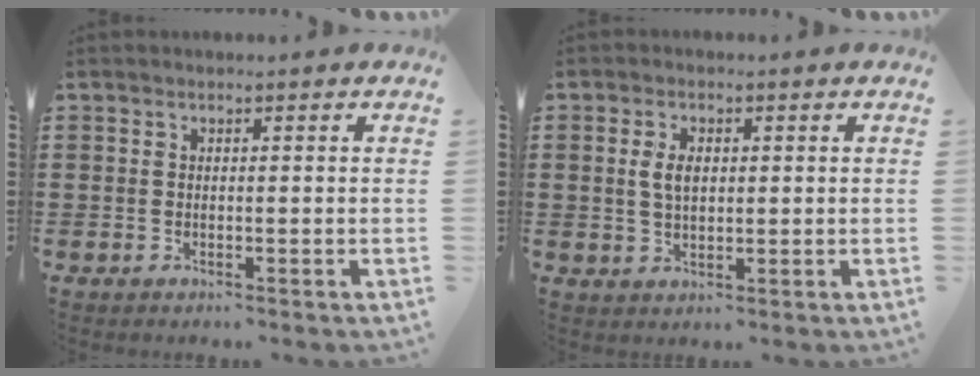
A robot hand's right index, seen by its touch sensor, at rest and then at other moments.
{"total": 3.6, "force": [0.6, 2.0, 2.9], "torque": [-0.067, 0.007, 0.008]}